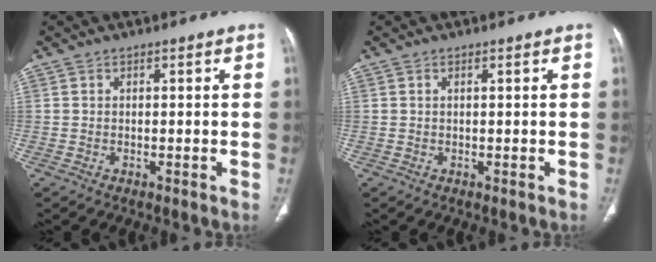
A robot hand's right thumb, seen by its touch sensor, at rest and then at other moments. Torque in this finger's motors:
{"motor_torque": [-0.11, 0.43, -0.44, 0.26, -0.01]}